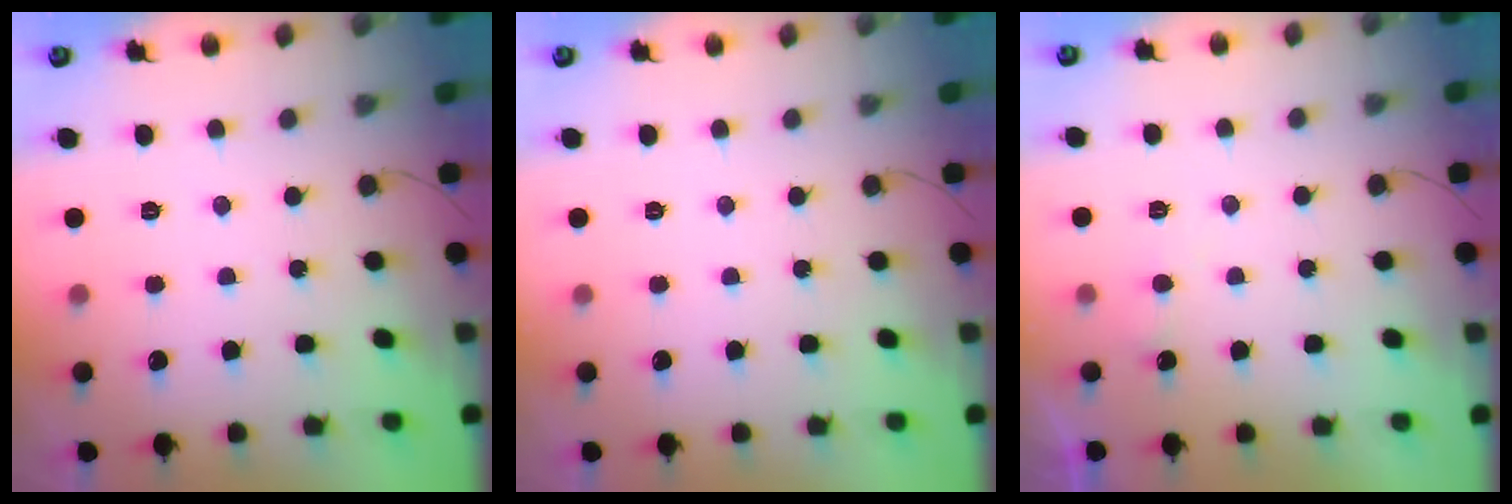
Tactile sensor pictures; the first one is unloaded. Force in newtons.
{"total": 0.0}
{"total": 4.2, "press": 4.2, "slide": 0.3}